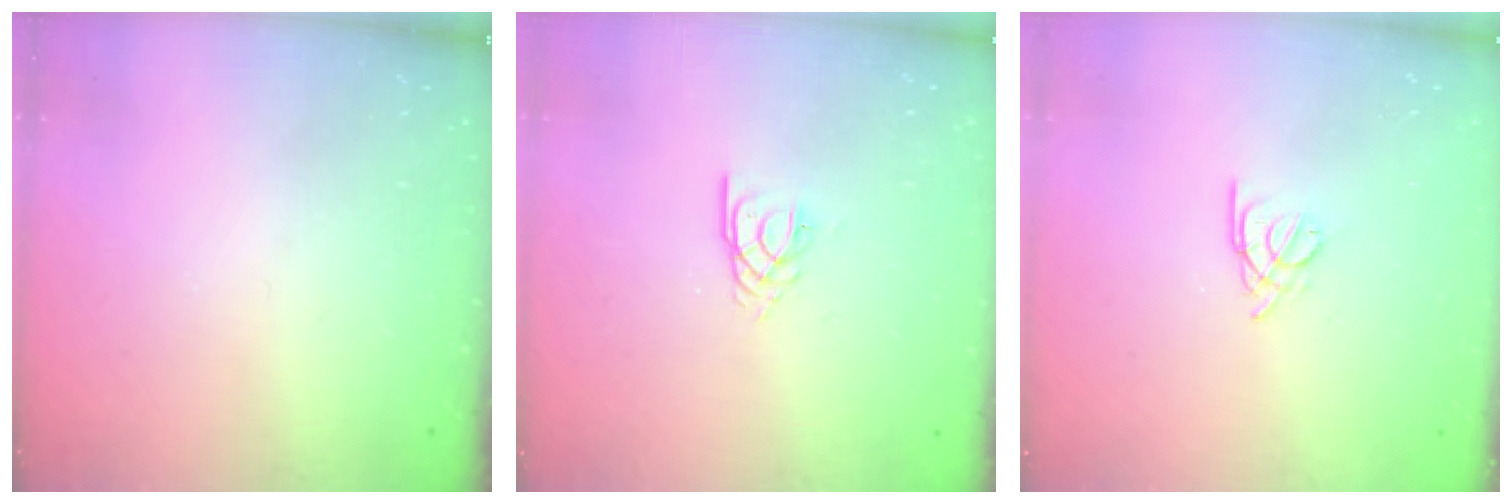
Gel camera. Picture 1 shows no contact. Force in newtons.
{"total": 2.1, "press": 2.1, "slide": 0.3}
{"total": 2.2, "press": 2.2, "slide": 0.5}